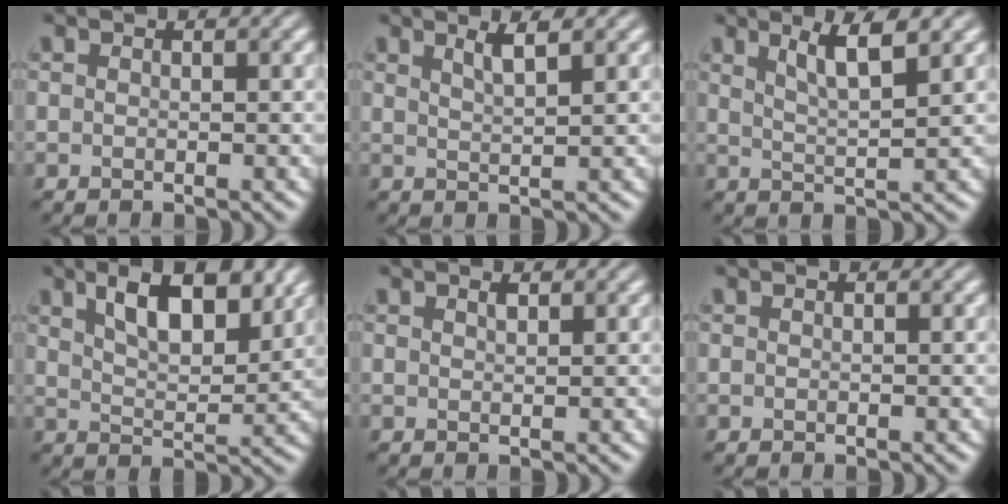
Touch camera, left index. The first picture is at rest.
{"total": 2.1, "force": [1.3, 0.5, 1.6], "torque": [-0.017, 0.004, 0.018]}
{"total": 3.7, "force": [2.2, 0.7, 2.9], "torque": [-0.041, -0.001, 0.039]}
{"total": 6.8, "force": [3.8, 2.7, 4.9], "torque": [-0.083, 0.001, 0.064]}
{"total": 0.7, "force": [0.5, 0.1, 0.4], "torque": [-0.006, -0.002, 0.010]}
{"total": 0.0}